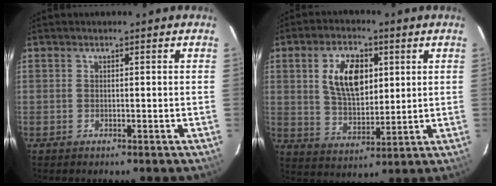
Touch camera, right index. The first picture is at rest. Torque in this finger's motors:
{"motor_torque": [0.92, 0.68, 0.47, 0.09]}